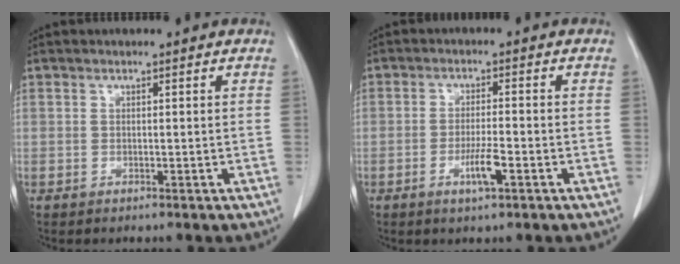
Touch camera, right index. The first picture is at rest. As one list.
[{"total": 4.2, "force": [-1.7, 0.3, 3.8], "torque": [-0.069, -0.004, -0.031]}]